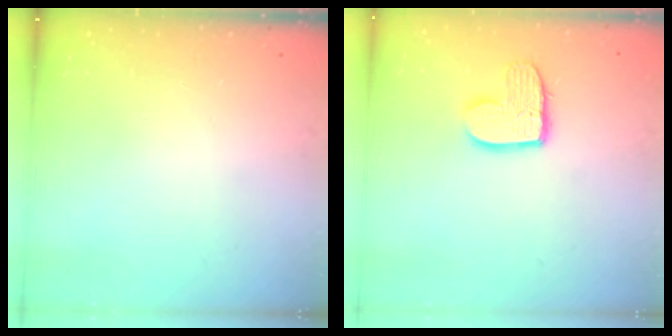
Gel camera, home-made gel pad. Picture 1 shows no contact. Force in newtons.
{"total": 9.8, "press": 9.8, "slide": 0.5}